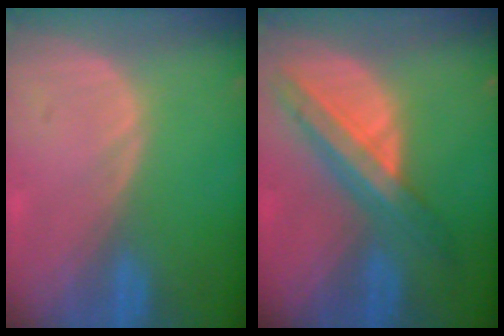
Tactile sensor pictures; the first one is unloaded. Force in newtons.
{"total": 8.4, "press": 7.1, "slide": 4.5}